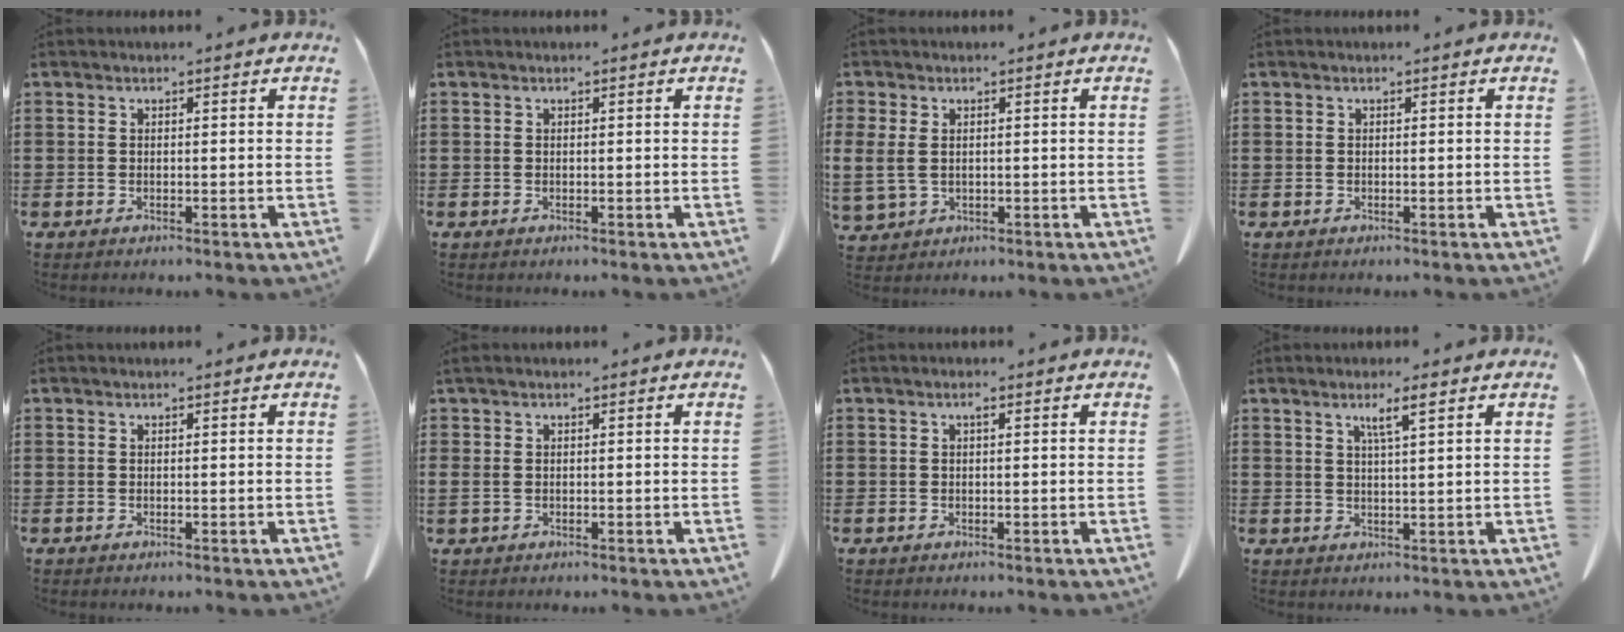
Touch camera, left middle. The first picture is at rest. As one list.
[{"total": 0.0}, {"total": 3.2, "force": [0.4, 2.2, 2.3], "torque": [-0.072, -0.002, 0.001]}, {"total": 0.0}, {"total": 0.0}, {"total": 1.2, "force": [-0.1, 0.7, 1.0], "torque": [-0.030, 0.000, -0.005]}, {"total": 0.8, "force": [0.1, 0.3, 0.8], "torque": [-0.016, 0.003, 0.002]}, {"total": 3.3, "force": [1.9, 0.0, 2.7], "torque": [-0.049, -0.004, 0.030]}]